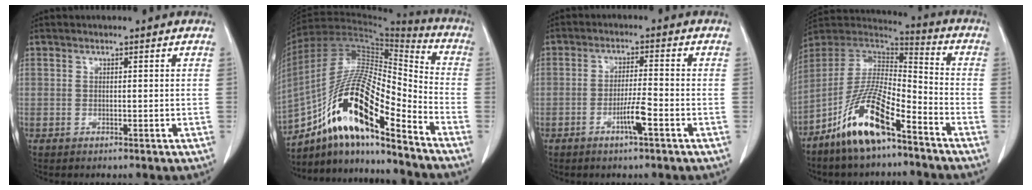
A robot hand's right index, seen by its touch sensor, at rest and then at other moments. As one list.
[{"total": 19.4, "force": [-11.9, 3.5, 14.9], "torque": [-0.297, 0.004, -0.210]}, {"total": 4.2, "force": [-2.0, -0.1, 3.7], "torque": [-0.071, -0.004, -0.038]}, {"total": 14.4, "force": [-9.1, 3.2, 10.7], "torque": [-0.209, -0.003, -0.167]}]